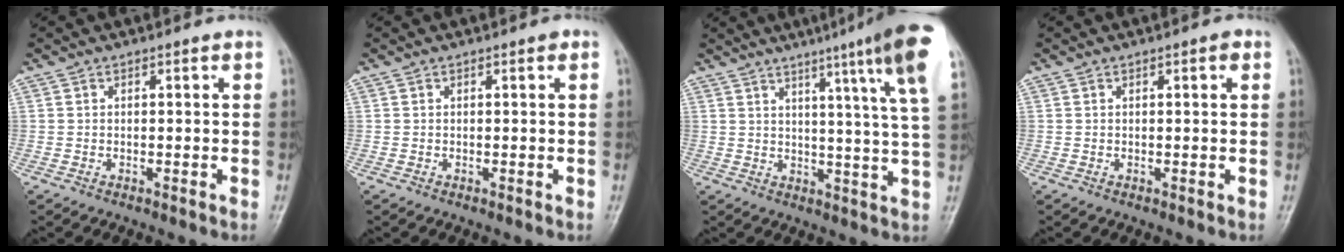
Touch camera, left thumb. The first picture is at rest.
{"total": 0.5, "force": [0.3, 0.2, 0.4], "torque": [-0.007, 0.000, 0.000]}
{"total": 16.2, "force": [9.8, -0.2, 12.9], "torque": [-0.166, -0.046, 0.107]}
{"total": 1.3, "force": [0.6, 0.5, 1.1], "torque": [-0.013, 0.001, 0.006]}